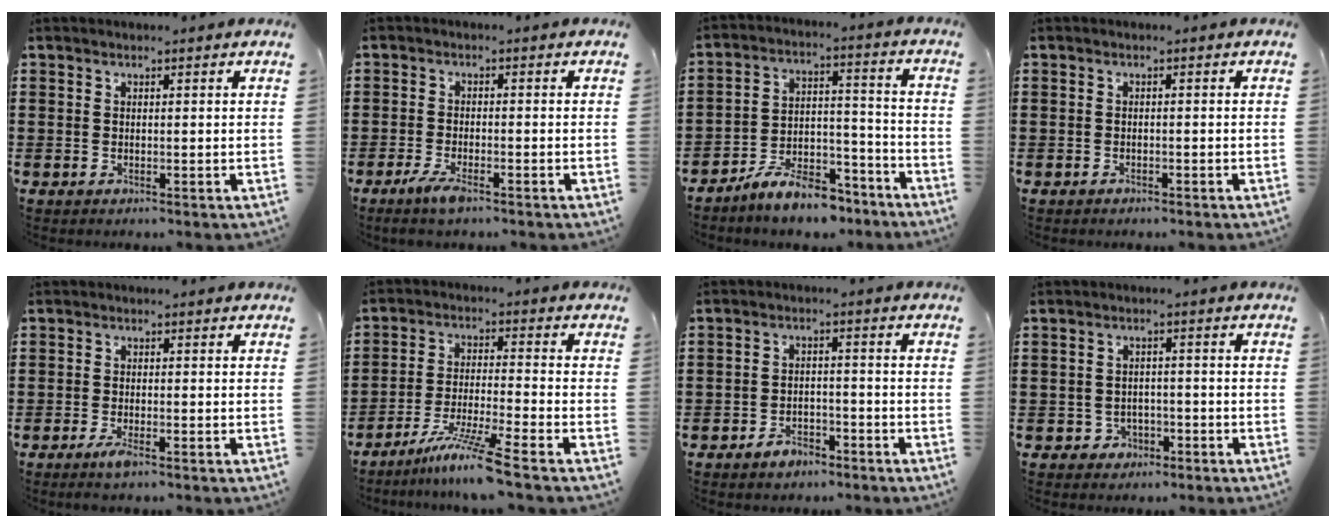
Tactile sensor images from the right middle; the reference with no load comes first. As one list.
[{"total": 3.5, "force": [-2.1, 0.7, 2.7], "torque": [-0.064, -0.007, -0.042]}, {"total": 8.7, "force": [-7.8, 2.3, 3.0], "torque": [-0.049, 0.030, -0.147]}, {"total": 0.7, "force": [-0.7, 0.2, 0.1], "torque": [-0.003, 0.000, -0.014]}, {"total": 2.4, "force": [-1.2, 0.4, 2.0], "torque": [-0.049, -0.010, -0.024]}, {"total": 7.9, "force": [-6.0, -0.5, 5.0], "torque": [-0.099, -0.016, -0.116]}, {"total": 3.0, "force": [-2.7, 1.2, 0.8], "torque": [-0.016, 0.007, -0.054]}, {"total": 2.1, "force": [-1.5, 1.4, 0.3], "torque": [-0.014, 0.001, -0.035]}]